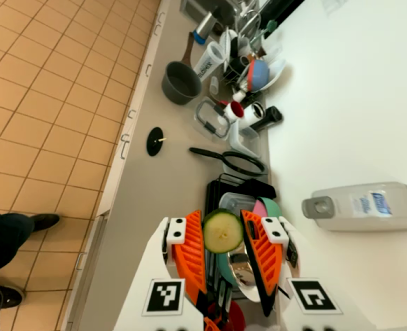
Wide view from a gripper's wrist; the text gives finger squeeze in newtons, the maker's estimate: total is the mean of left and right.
{"total": 7.5, "left": 7.8, "right": 7.2}